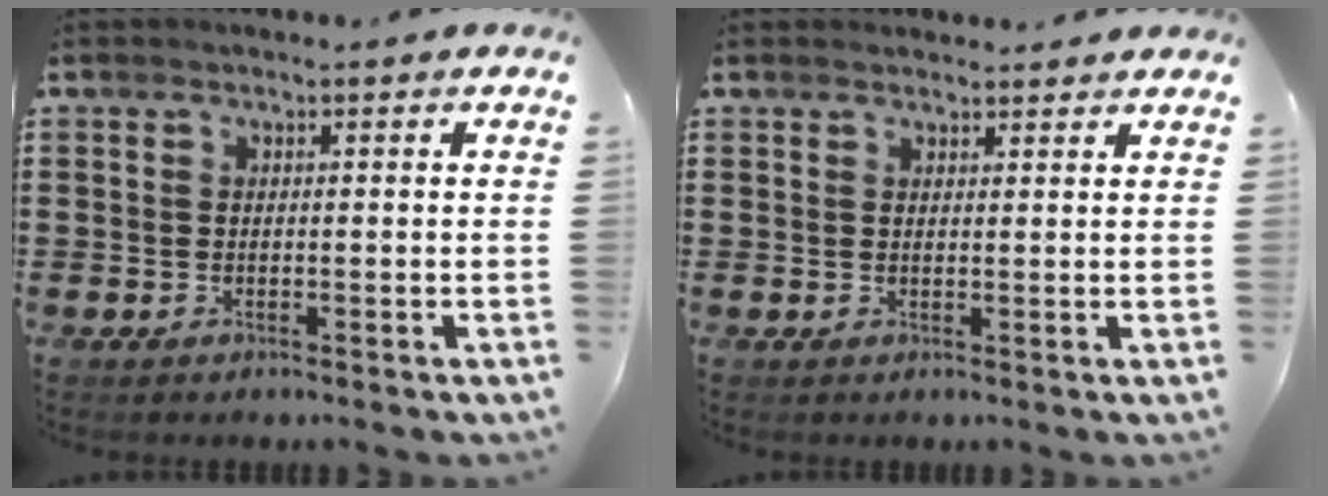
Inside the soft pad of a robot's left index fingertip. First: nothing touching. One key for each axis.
{"total": 1.4, "fx": 1.3, "fy": 0.3, "fz": 0.0, "tx": -0.004, "ty": 0.003, "tz": 0.026}